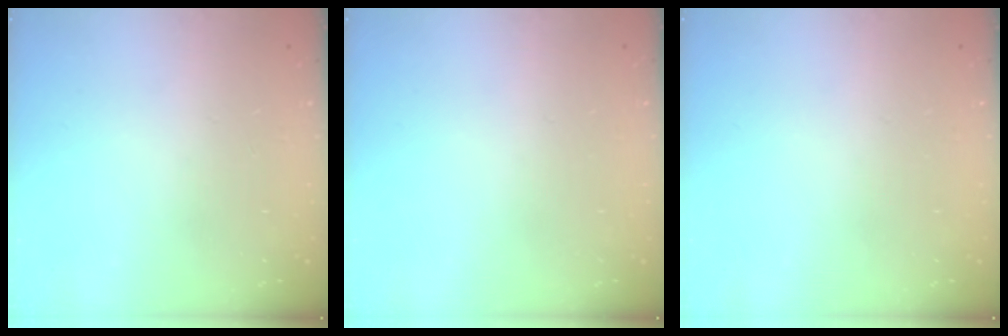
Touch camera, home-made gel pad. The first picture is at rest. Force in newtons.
{"total": 0.0}
{"total": 0.0}